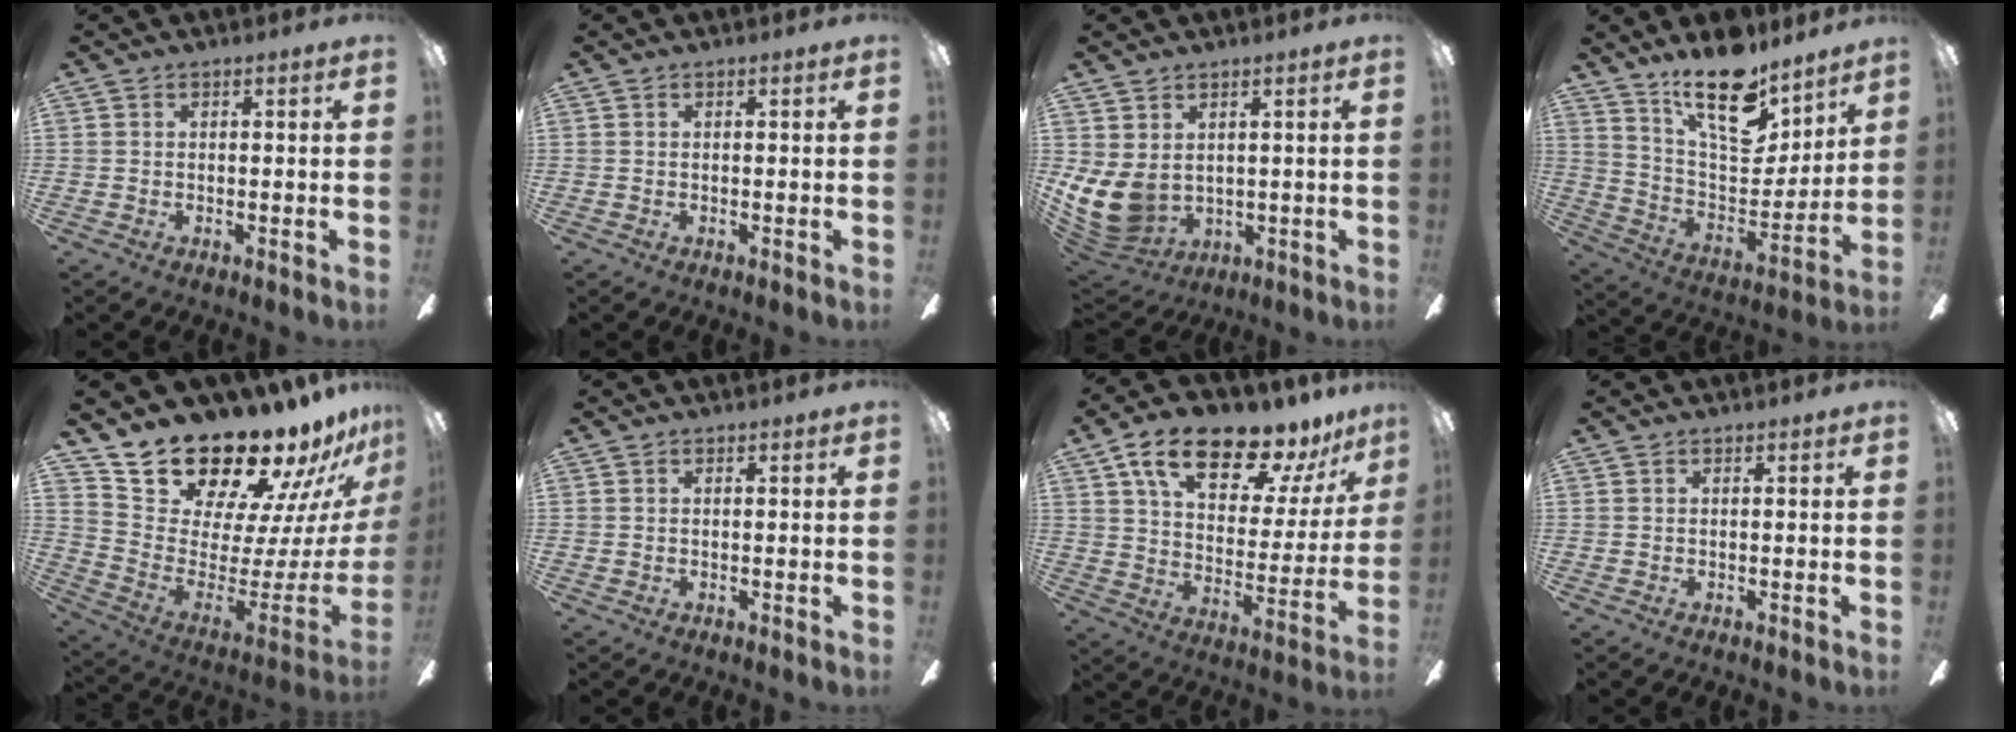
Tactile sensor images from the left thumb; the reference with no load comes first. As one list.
[{"total": 0.0}, {"total": 9.6, "force": [0.9, 7.2, 6.2], "torque": [-0.163, -0.016, 0.021]}, {"total": 19.4, "force": [14.6, 7.5, 10.2], "torque": [-0.166, -0.103, 0.257]}, {"total": 20.1, "force": [18.7, 5.9, 4.3], "torque": [-0.067, -0.175, 0.341]}, {"total": 0.0}, {"total": 18.3, "force": [13.4, 7.1, 10.3], "torque": [-0.174, -0.083, 0.229]}, {"total": 0.0}]